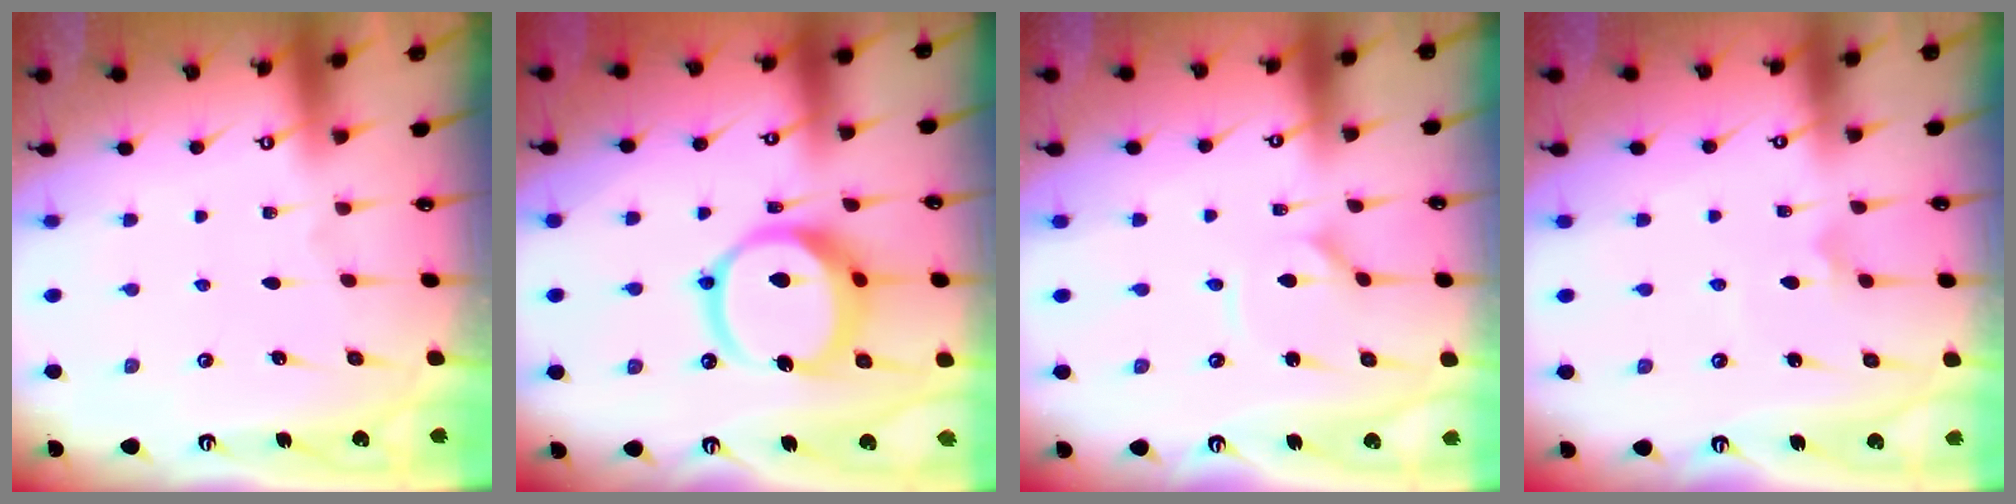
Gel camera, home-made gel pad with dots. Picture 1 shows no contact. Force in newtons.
{"total": 15.9, "press": 15.7, "slide": 2.2}
{"total": 1.1, "press": 1.1, "slide": 0.2}
{"total": 2.7, "press": 2.7, "slide": 0.5}